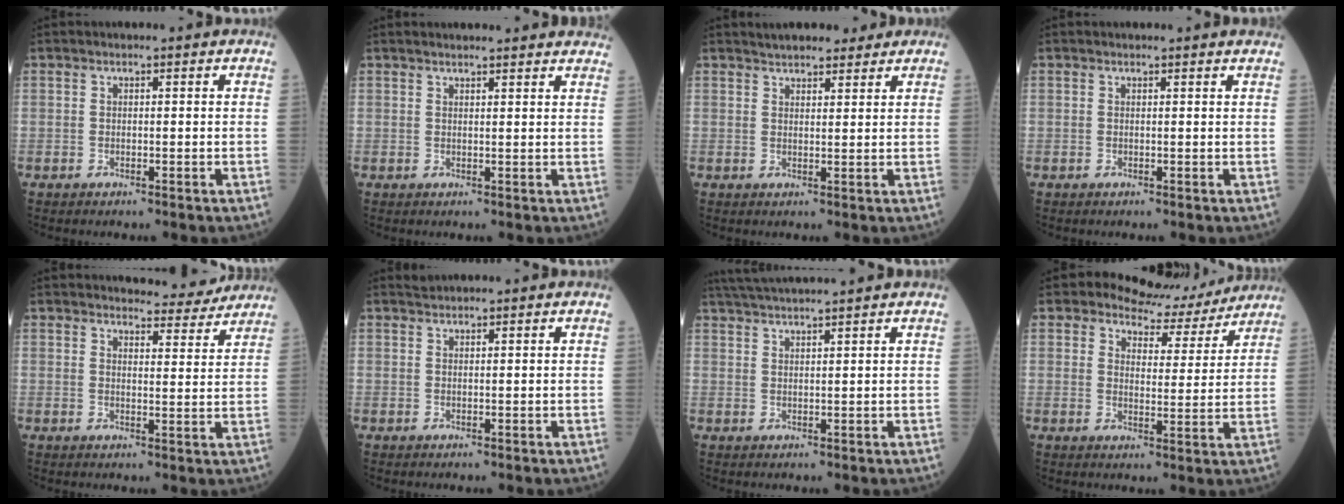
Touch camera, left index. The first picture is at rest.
{"total": 12.4, "force": [11.5, 1.4, 4.3], "torque": [-0.045, 0.025, 0.128]}
{"total": 7.3, "force": [6.3, 2.2, 3.0], "torque": [-0.039, 0.022, 0.092]}
{"total": 1.8, "force": [1.7, -0.2, 0.4], "torque": [-0.013, -0.001, 0.015]}
{"total": 7.2, "force": [7.0, 1.1, 1.2], "torque": [-0.015, -0.011, 0.079]}
{"total": 0.9, "force": [0.8, -0.2, -0.1], "torque": [-0.007, 0.007, 0.022]}
{"total": 8.6, "force": [7.8, -1.2, 3.5], "torque": [-0.064, 0.030, 0.122]}
{"total": 7.9, "force": [7.3, 2.9, 0.1], "torque": [-0.005, -0.004, 0.093]}